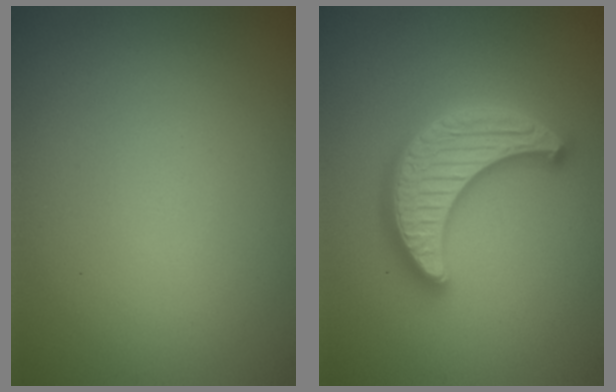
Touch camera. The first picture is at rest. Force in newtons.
{"total": 5.3, "press": 5.2, "slide": 0.9}